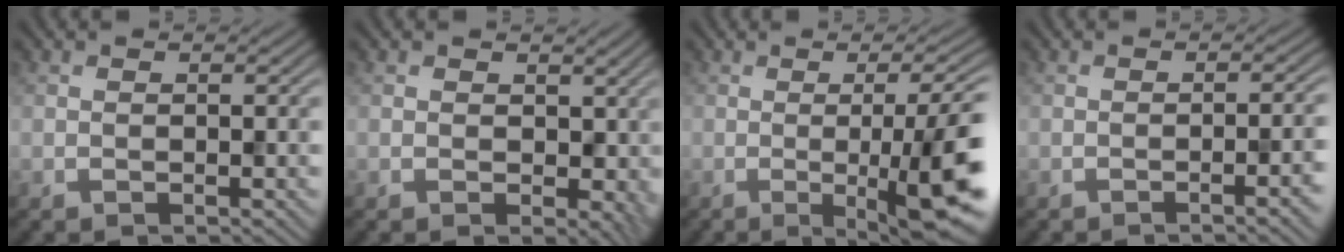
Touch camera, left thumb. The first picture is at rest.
{"total": 3.9, "force": [0.2, 2.8, 2.7], "torque": [-0.048, -0.011, 0.005]}
{"total": 11.8, "force": [-1.8, 2.6, 11.3], "torque": [-0.143, 0.000, -0.025]}
{"total": 4.6, "force": [-1.5, 1.2, 4.2], "torque": [-0.045, 0.003, -0.023]}